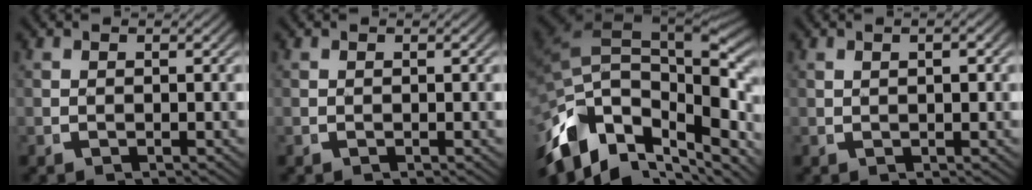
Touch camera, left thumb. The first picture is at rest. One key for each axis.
{"total": 0.0}
{"total": 20.5, "fx": -1.1, "fy": 13.8, "fz": 15.2, "tx": -0.286, "ty": -0.030, "tz": -0.011}
{"total": 1.1, "fx": 0.1, "fy": 0.3, "fz": 1.0, "tx": -0.016, "ty": 0.000, "tz": 0.008}